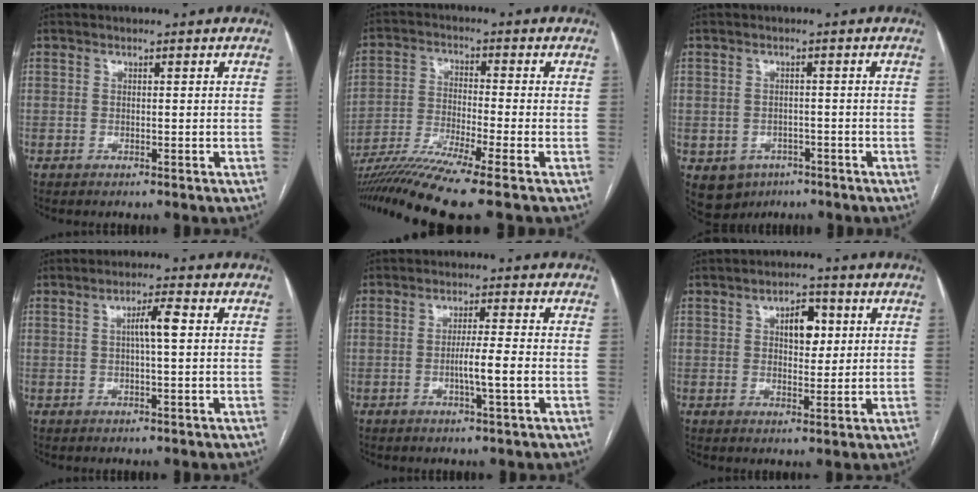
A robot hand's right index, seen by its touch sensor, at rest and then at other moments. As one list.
[{"total": 12.5, "force": [-9.7, -1.9, 7.7], "torque": [-0.132, -0.033, -0.167]}, {"total": 5.8, "force": [-3.0, 4.8, 1.3], "torque": [-0.022, 0.006, -0.035]}, {"total": 3.7, "force": [0.5, 0.1, 3.7], "torque": [-0.064, 0.006, 0.008]}, {"total": 4.6, "force": [-1.1, -0.4, 4.4], "torque": [-0.076, -0.005, -0.020]}, {"total": 5.5, "force": [1.7, 2.8, 4.4], "torque": [-0.068, 0.011, 0.029]}]